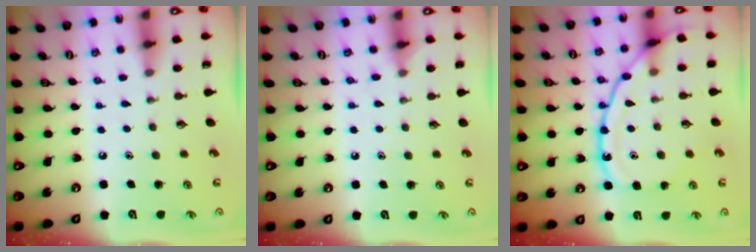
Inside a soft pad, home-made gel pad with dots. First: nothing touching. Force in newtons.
{"total": 4.6, "press": 4.5, "slide": 0.6}
{"total": 15.8, "press": 15.7, "slide": 1.6}